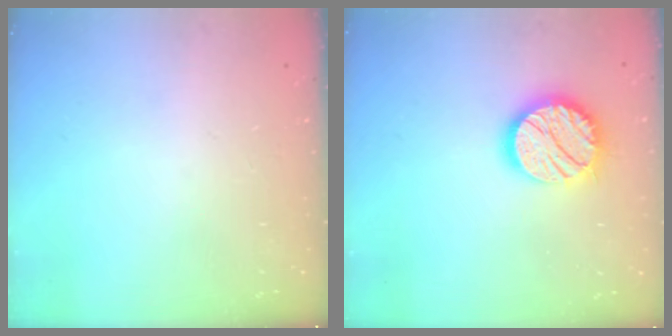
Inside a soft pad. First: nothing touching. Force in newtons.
{"total": 15.7, "press": 15.7, "slide": 1.0}